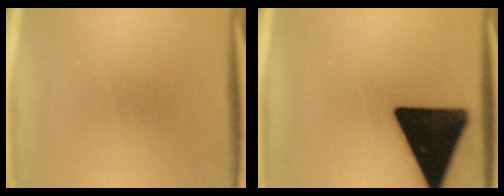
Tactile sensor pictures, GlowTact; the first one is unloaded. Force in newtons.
{"total": 19.8}